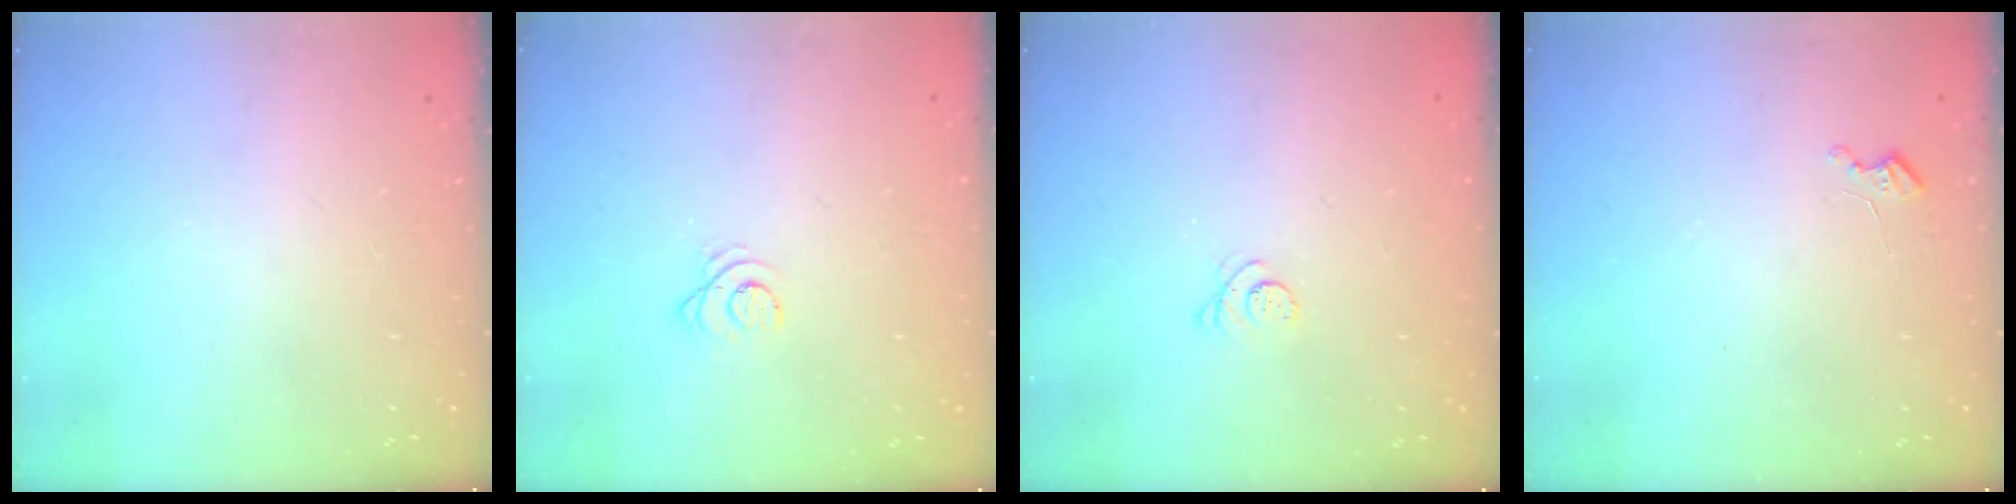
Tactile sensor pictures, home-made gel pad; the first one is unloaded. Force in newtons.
{"total": 2.4, "press": 2.4, "slide": 0.2}
{"total": 2.8, "press": 2.8, "slide": 0.4}
{"total": 2.6, "press": 2.6, "slide": 0.3}